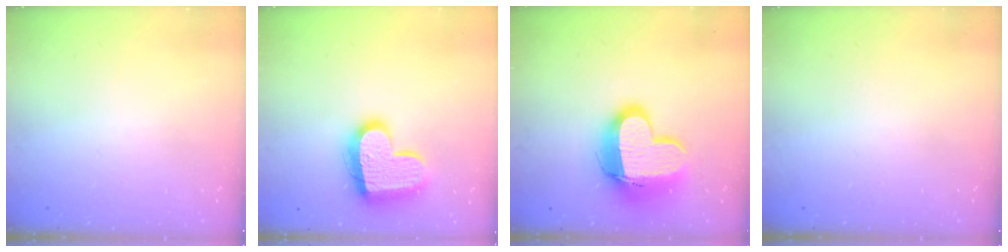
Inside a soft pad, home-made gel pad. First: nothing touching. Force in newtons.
{"total": 17.6, "press": 17.5, "slide": 1.3}
{"total": 16.0, "press": 16.0, "slide": 1.1}
{"total": 0.0}